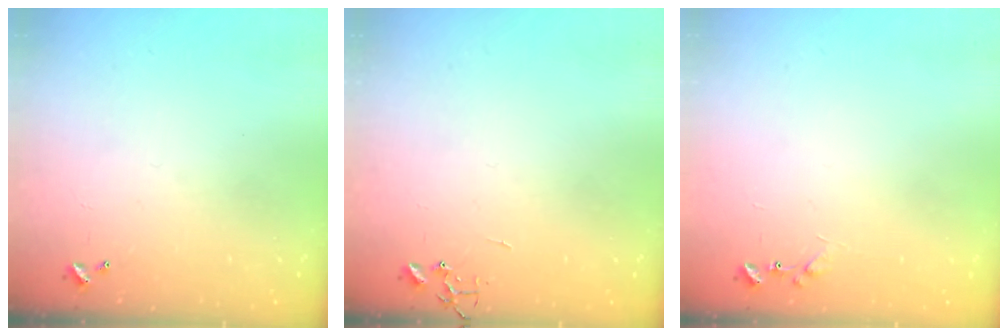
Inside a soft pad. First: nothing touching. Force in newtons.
{"total": 0.0}
{"total": 7.1, "press": 7.0, "slide": 0.5}